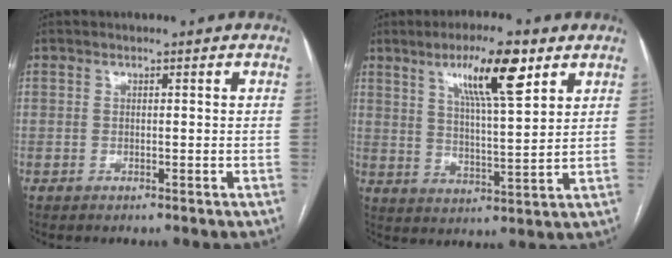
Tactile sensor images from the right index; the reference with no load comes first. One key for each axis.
{"total": 11.4, "fx": 6.2, "fy": 1.6, "fz": 9.4, "tx": -0.164, "ty": 0.003, "tz": 0.104}